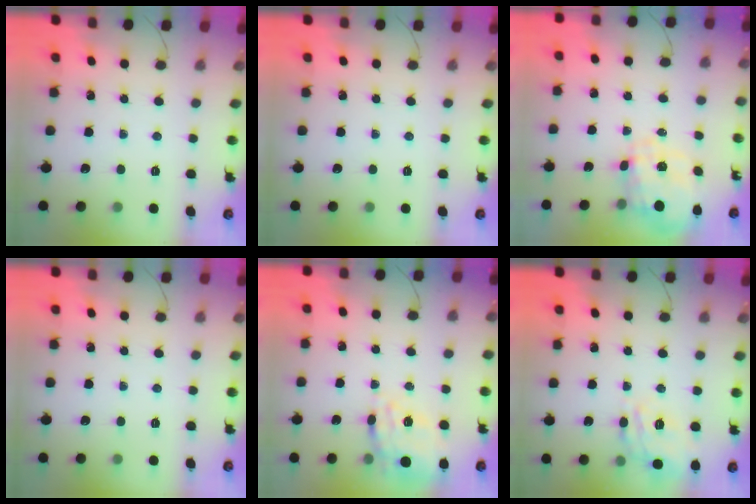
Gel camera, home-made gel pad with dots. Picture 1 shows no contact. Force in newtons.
{"total": 0.0}
{"total": 10.5, "press": 10.5, "slide": 0.9}
{"total": 0.0}
{"total": 11.4, "press": 10.9, "slide": 3.2}
{"total": 14.8, "press": 14.7, "slide": 1.4}